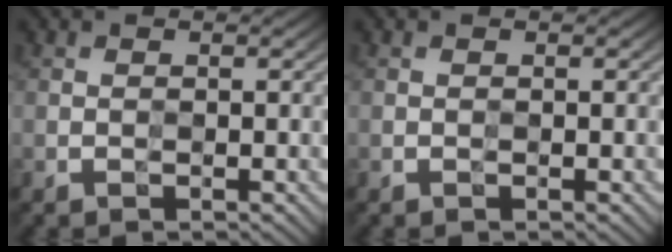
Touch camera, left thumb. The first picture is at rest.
{"total": 0.0}